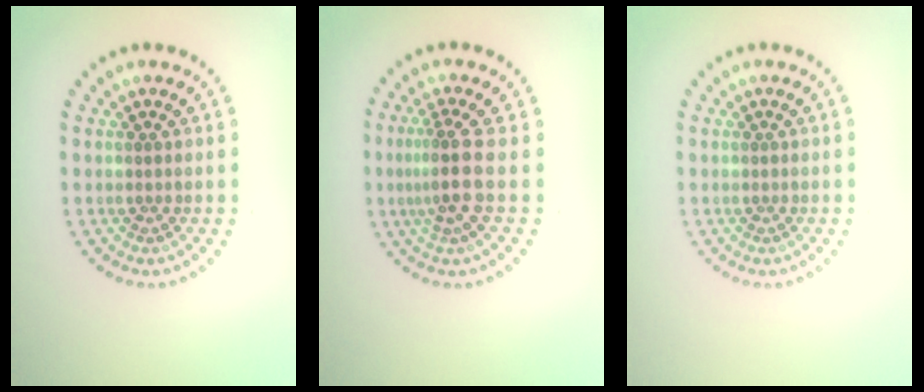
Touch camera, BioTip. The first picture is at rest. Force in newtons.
{"total": 3.3, "press": 2.5, "slide": 2.2}
{"total": 0.0}